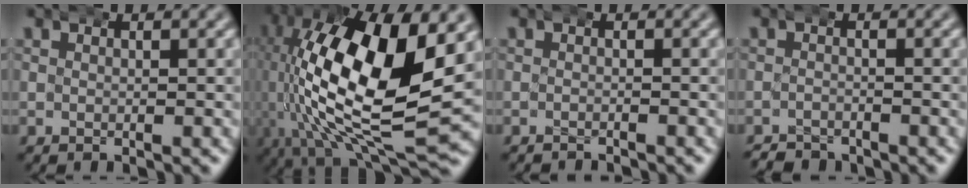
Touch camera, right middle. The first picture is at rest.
{"total": 18.3, "force": [0.8, 8.8, 16.0], "torque": [-0.290, -0.025, 0.031]}
{"total": 1.6, "force": [-1.6, 0.2, 0.0], "torque": [-0.009, -0.004, -0.027]}
{"total": 2.1, "force": [-2.0, 0.7, -0.2], "torque": [-0.006, -0.009, -0.033]}